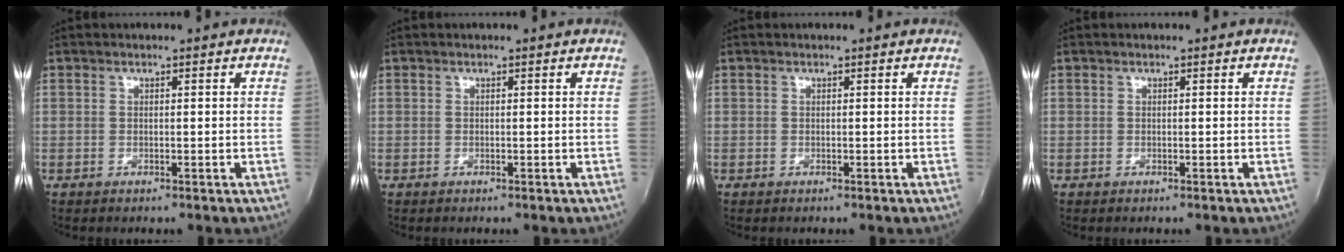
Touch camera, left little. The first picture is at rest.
{"total": 0.0}
{"total": 0.0}
{"total": 0.0}